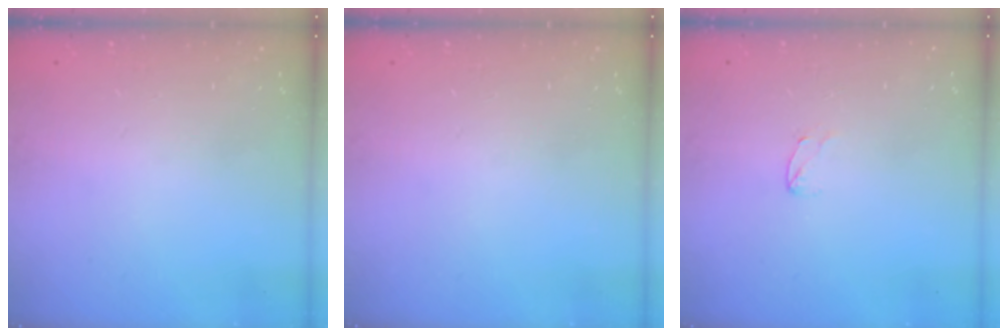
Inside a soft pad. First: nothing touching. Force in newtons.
{"total": 0.0}
{"total": 3.8, "press": 3.8, "slide": 0.4}